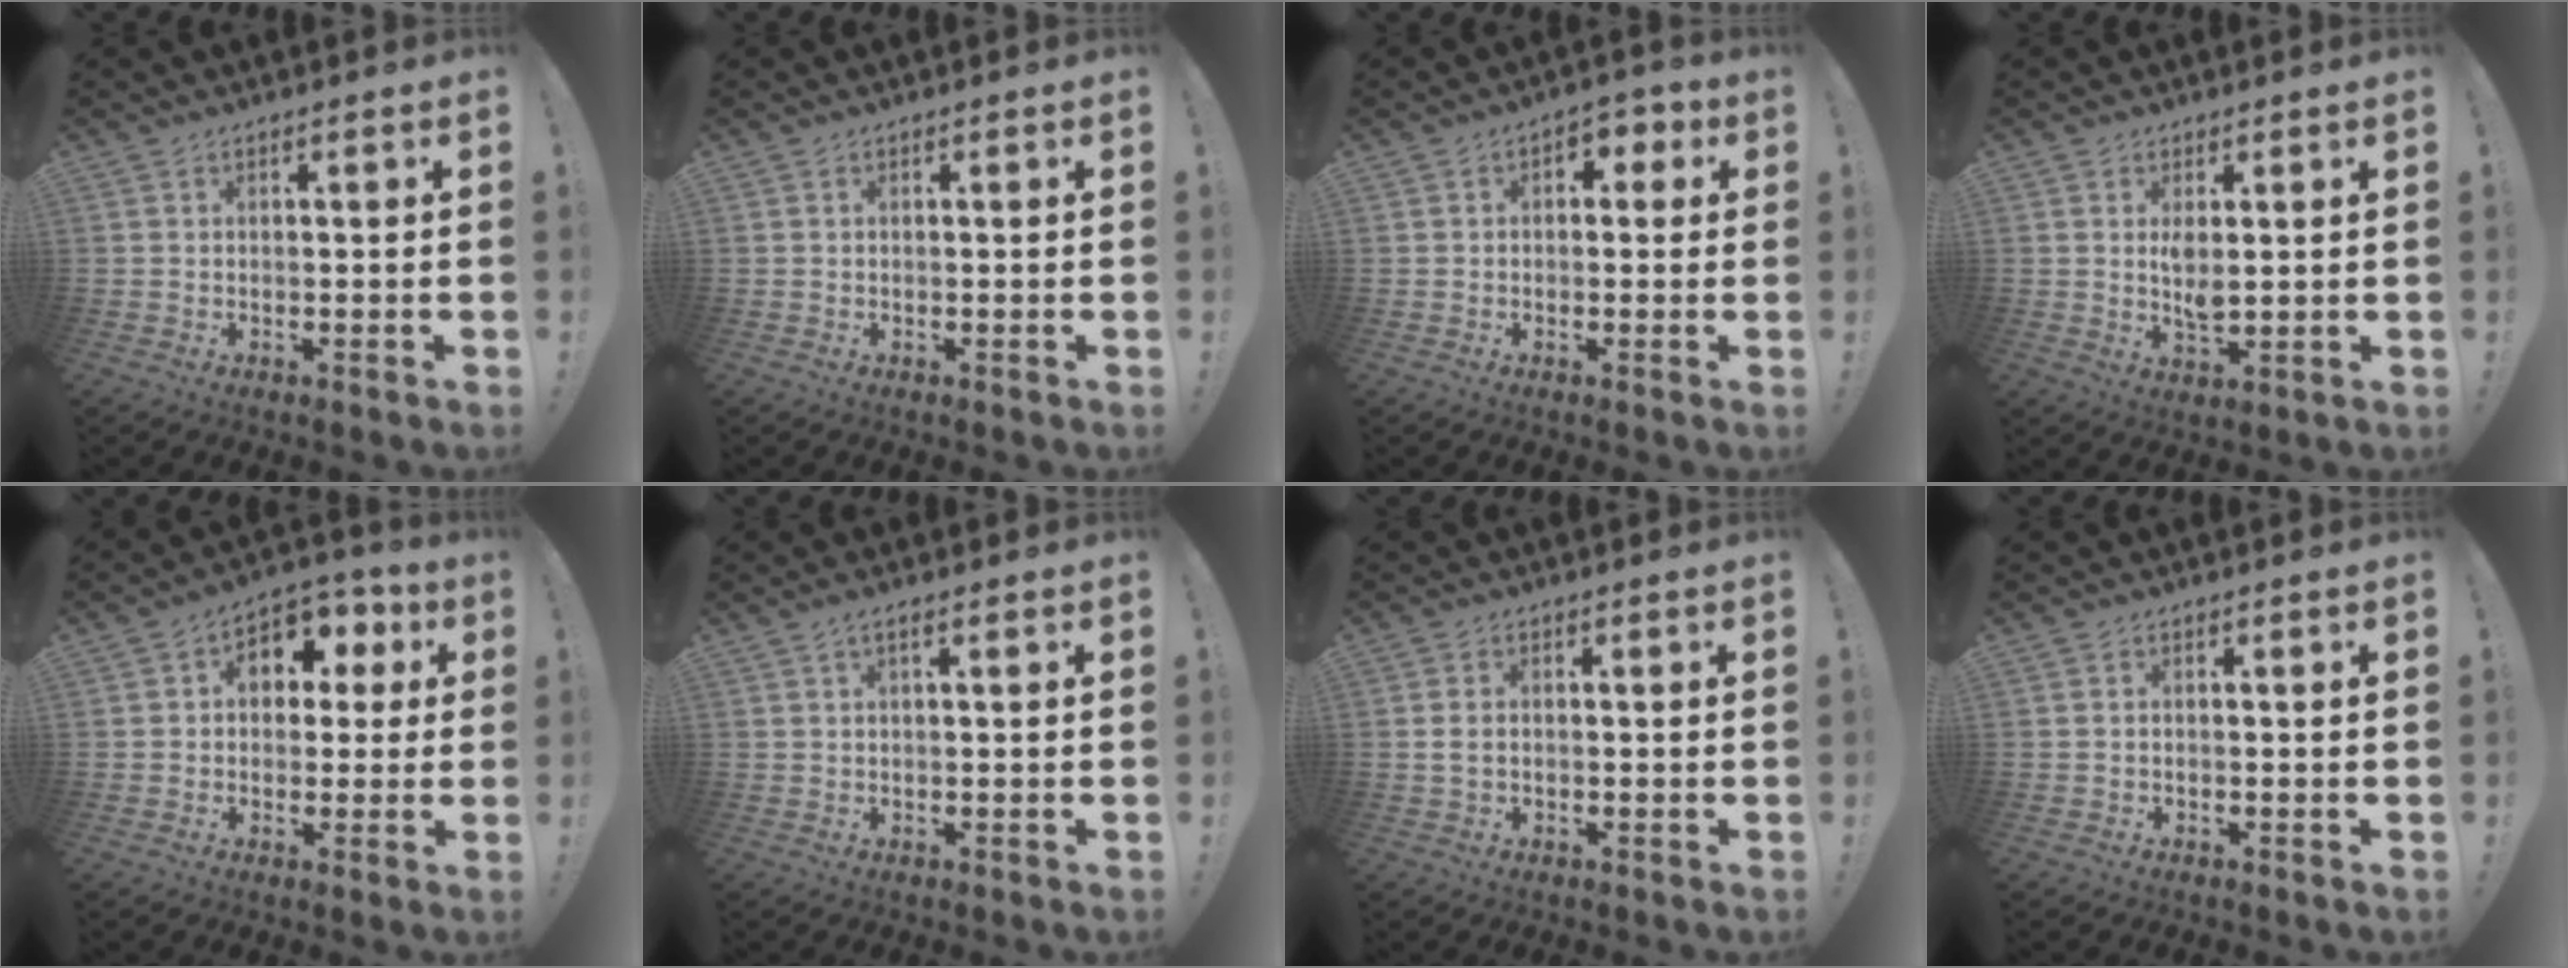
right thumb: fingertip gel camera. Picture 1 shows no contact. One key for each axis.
{"total": 0.0}
{"total": 3.6, "fx": 0.0, "fy": 2.8, "fz": 2.2, "tx": -0.019, "ty": 0.001, "tz": -0.006}
{"total": 4.7, "fx": 1.8, "fy": 1.8, "fz": 4.0, "tx": -0.056, "ty": -0.017, "tz": 0.025}
{"total": 8.4, "fx": 1.8, "fy": 6.8, "fz": 4.6, "tx": -0.047, "ty": -0.008, "tz": 0.034}
{"total": 1.6, "fx": 0.4, "fy": 0.2, "fz": 1.5, "tx": -0.029, "ty": 0.000, "tz": 0.006}
{"total": 2.2, "fx": 0.0, "fy": 1.6, "fz": 1.6, "tx": -0.031, "ty": 0.009, "tz": 0.002}
{"total": 0.0}